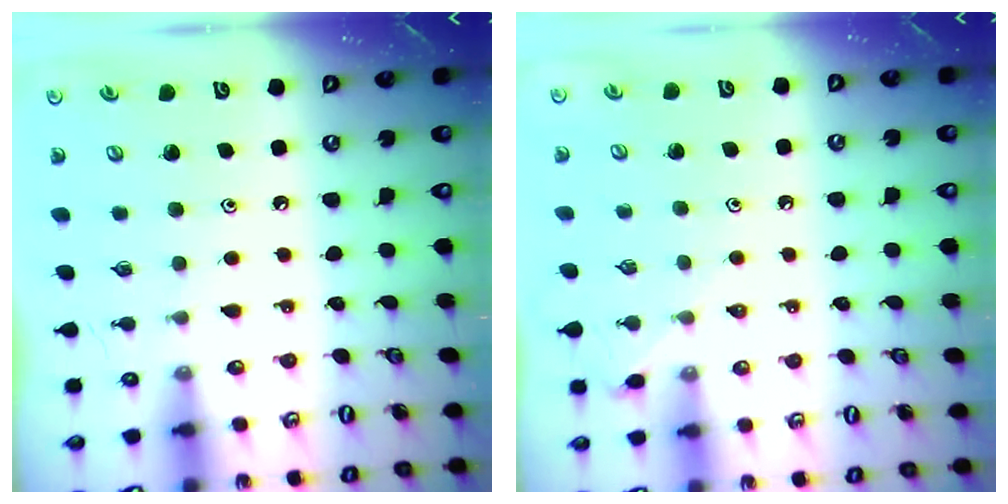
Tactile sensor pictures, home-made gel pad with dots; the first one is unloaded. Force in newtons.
{"total": 3.4, "press": 3.4, "slide": 0.7}